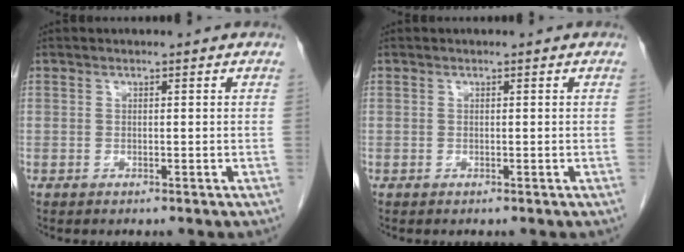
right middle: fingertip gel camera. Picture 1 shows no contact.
{"total": 0.0}